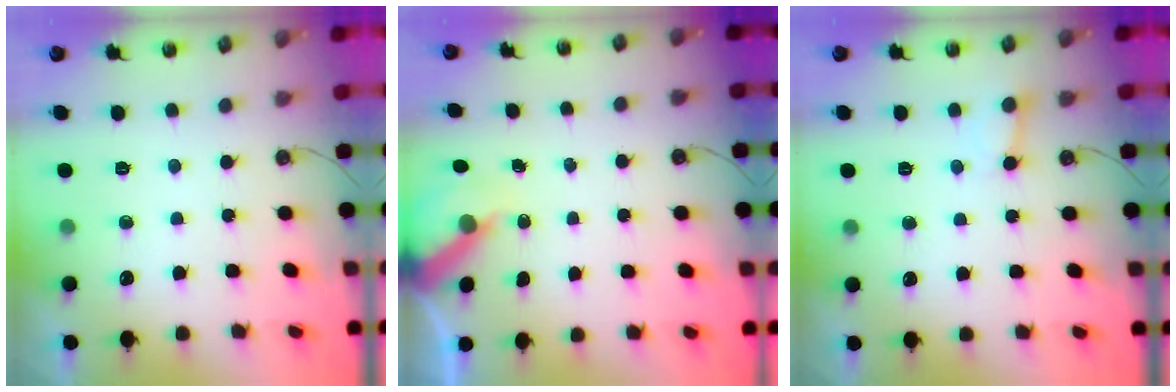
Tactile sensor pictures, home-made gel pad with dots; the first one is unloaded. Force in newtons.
{"total": 6.4, "press": 6.4, "slide": 0.8}
{"total": 5.5, "press": 5.4, "slide": 0.5}